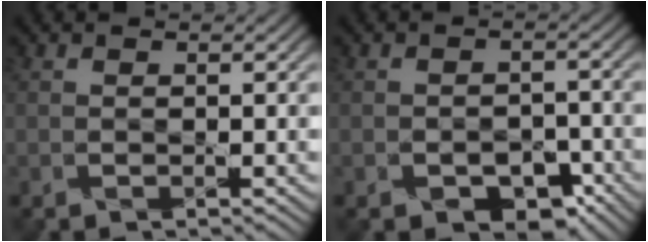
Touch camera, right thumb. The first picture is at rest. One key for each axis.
{"total": 4.5, "fx": -2.8, "fy": 2.9, "fz": 2.0, "tx": -0.025, "ty": -0.007, "tz": -0.041}